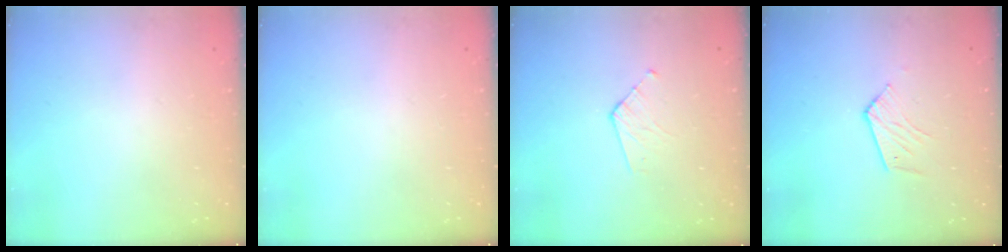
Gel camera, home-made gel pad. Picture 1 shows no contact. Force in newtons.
{"total": 0.0}
{"total": 3.4, "press": 3.4, "slide": 0.3}
{"total": 5.4, "press": 5.4, "slide": 0.3}